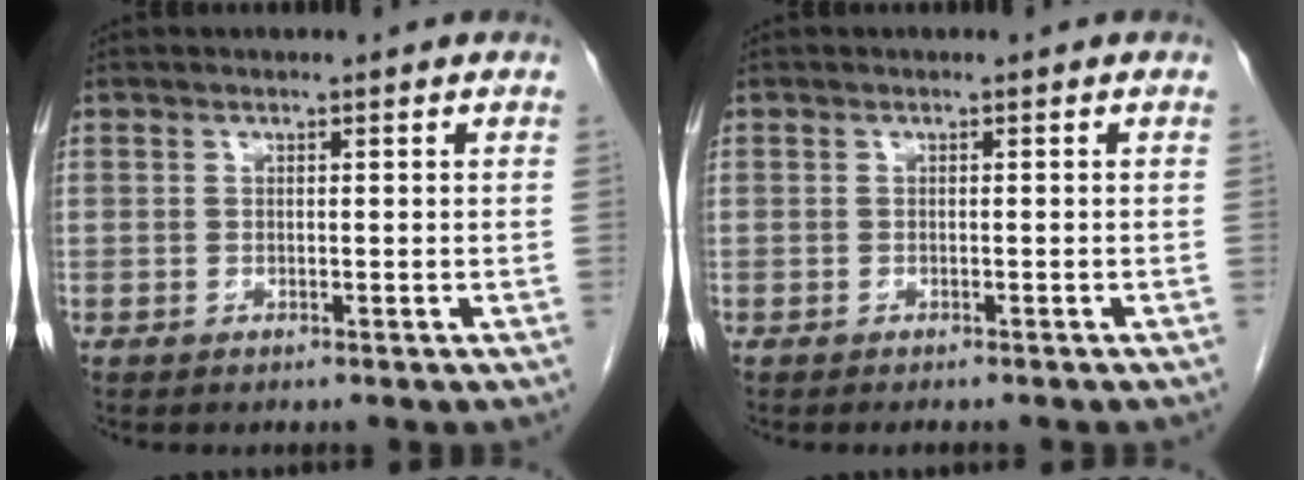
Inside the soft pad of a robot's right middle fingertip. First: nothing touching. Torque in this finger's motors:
{"motor_torque": [-0.02, 0.08, -0.01, 0.01]}